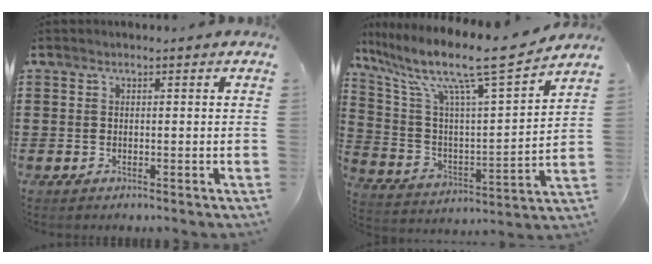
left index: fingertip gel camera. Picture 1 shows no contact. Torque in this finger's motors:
{"motor_torque": [1.10, -0.54, 1.02, 0.21]}